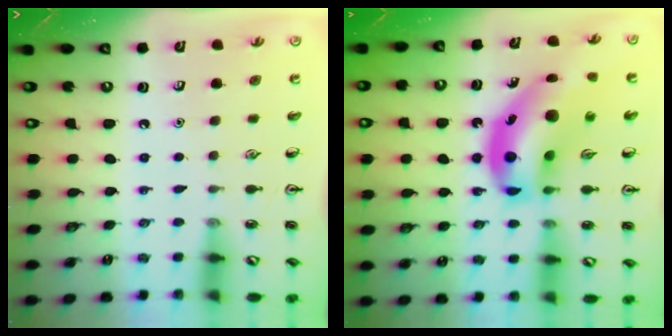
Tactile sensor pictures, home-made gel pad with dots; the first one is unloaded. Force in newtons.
{"total": 18.5, "press": 17.8, "slide": 5.2}